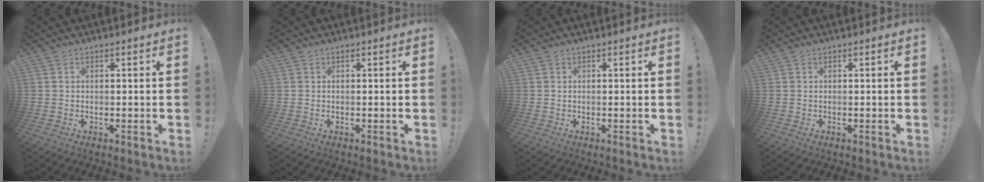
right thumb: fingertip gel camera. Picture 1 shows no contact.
{"total": 0.0}
{"total": 0.0}
{"total": 0.0}